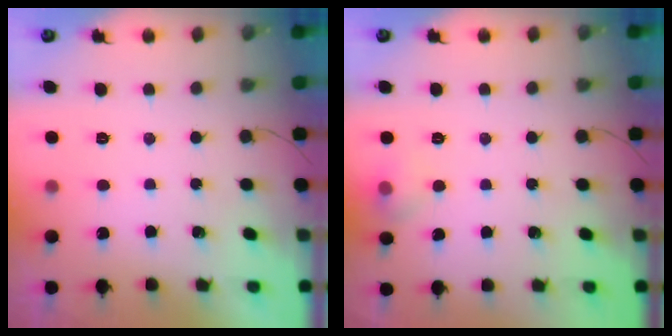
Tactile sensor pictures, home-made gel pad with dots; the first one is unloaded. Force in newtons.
{"total": 5.8, "press": 5.6, "slide": 1.7}